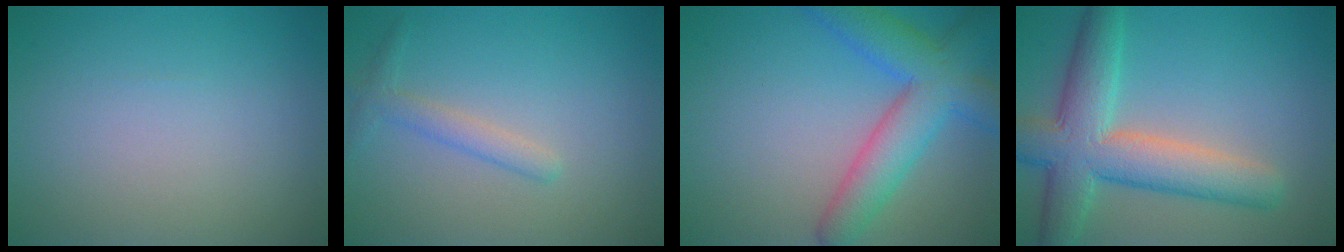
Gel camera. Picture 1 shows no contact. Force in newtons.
{"total": 1.8, "press": 1.8, "slide": 0.1}
{"total": 6.8, "press": 6.8, "slide": 0.3}
{"total": 8.2, "press": 8.2, "slide": 0.5}